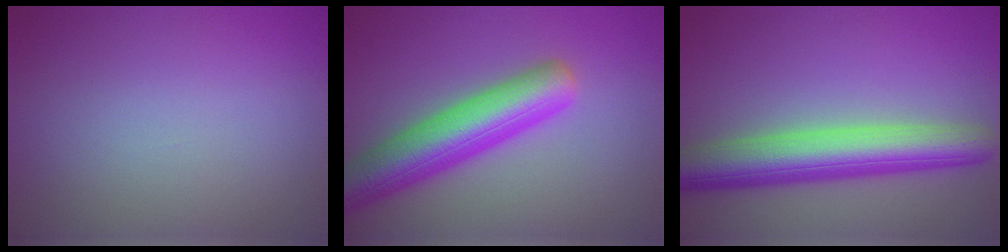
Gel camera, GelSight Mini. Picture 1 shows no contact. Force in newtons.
{"total": 7.5, "press": 7.5, "slide": 0.4}
{"total": 7.5, "press": 7.5, "slide": 0.1}